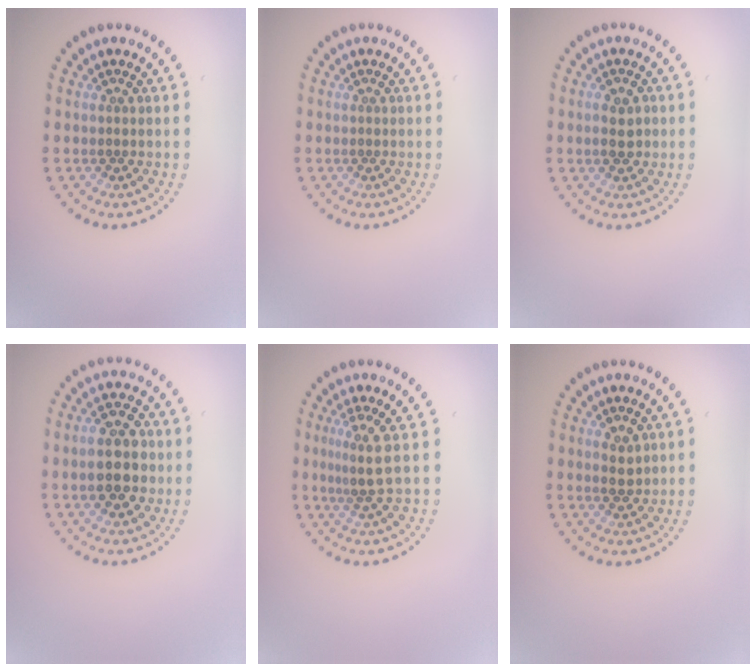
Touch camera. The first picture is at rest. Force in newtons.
{"total": 0.0}
{"total": 2.3, "press": 2.3, "slide": 0.2}
{"total": 5.5, "press": 5.4, "slide": 0.4}
{"total": 2.7, "press": 2.0, "slide": 1.9}
{"total": 1.7, "press": 1.7, "slide": 0.3}